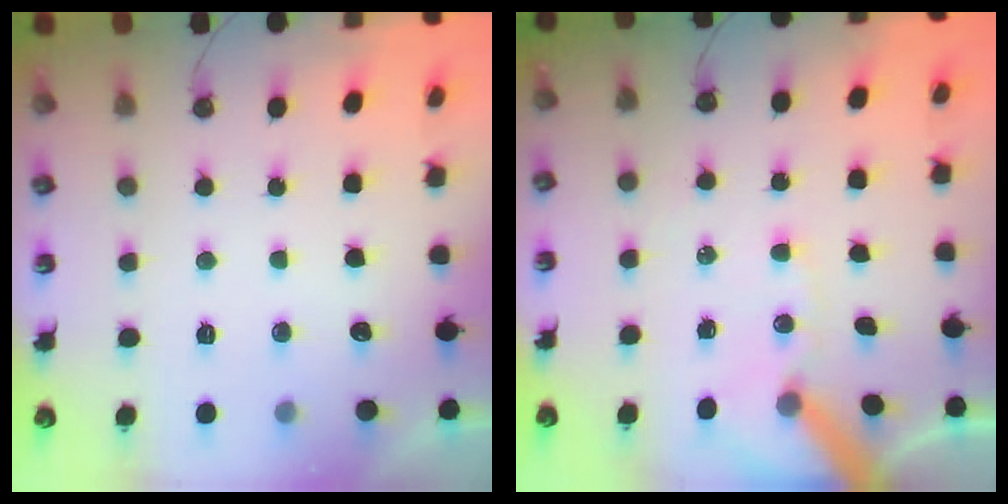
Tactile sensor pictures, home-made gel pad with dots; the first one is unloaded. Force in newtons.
{"total": 10.6, "press": 10.4, "slide": 1.7}